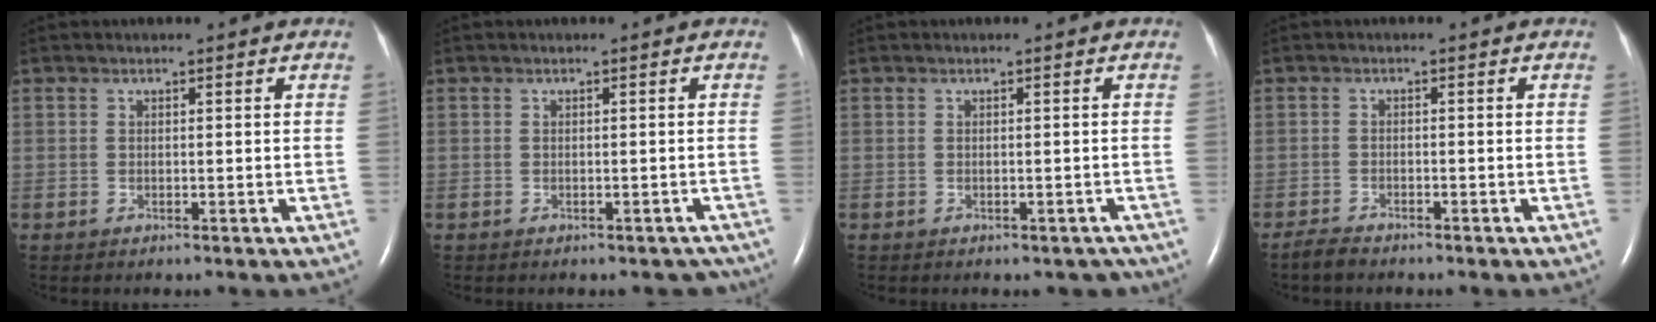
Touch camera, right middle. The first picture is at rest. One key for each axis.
{"total": 3.4, "fx": -2.9, "fy": 1.7, "fz": 0.7, "tx": 0.002, "ty": 0.009, "tz": -0.029}
{"total": 2.2, "fx": -1.8, "fy": 1.2, "fz": 0.4, "tx": 0.004, "ty": 0.006, "tz": -0.020}
{"total": 1.9, "fx": -1.7, "fy": 0.4, "fz": 0.6, "tx": -0.021, "ty": -0.004, "tz": -0.030}